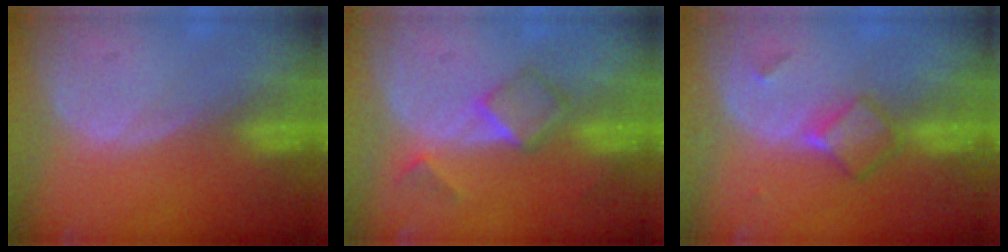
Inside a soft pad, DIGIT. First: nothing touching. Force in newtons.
{"total": 5.0, "press": 4.4, "slide": 2.4}
{"total": 4.8, "press": 4.2, "slide": 2.4}